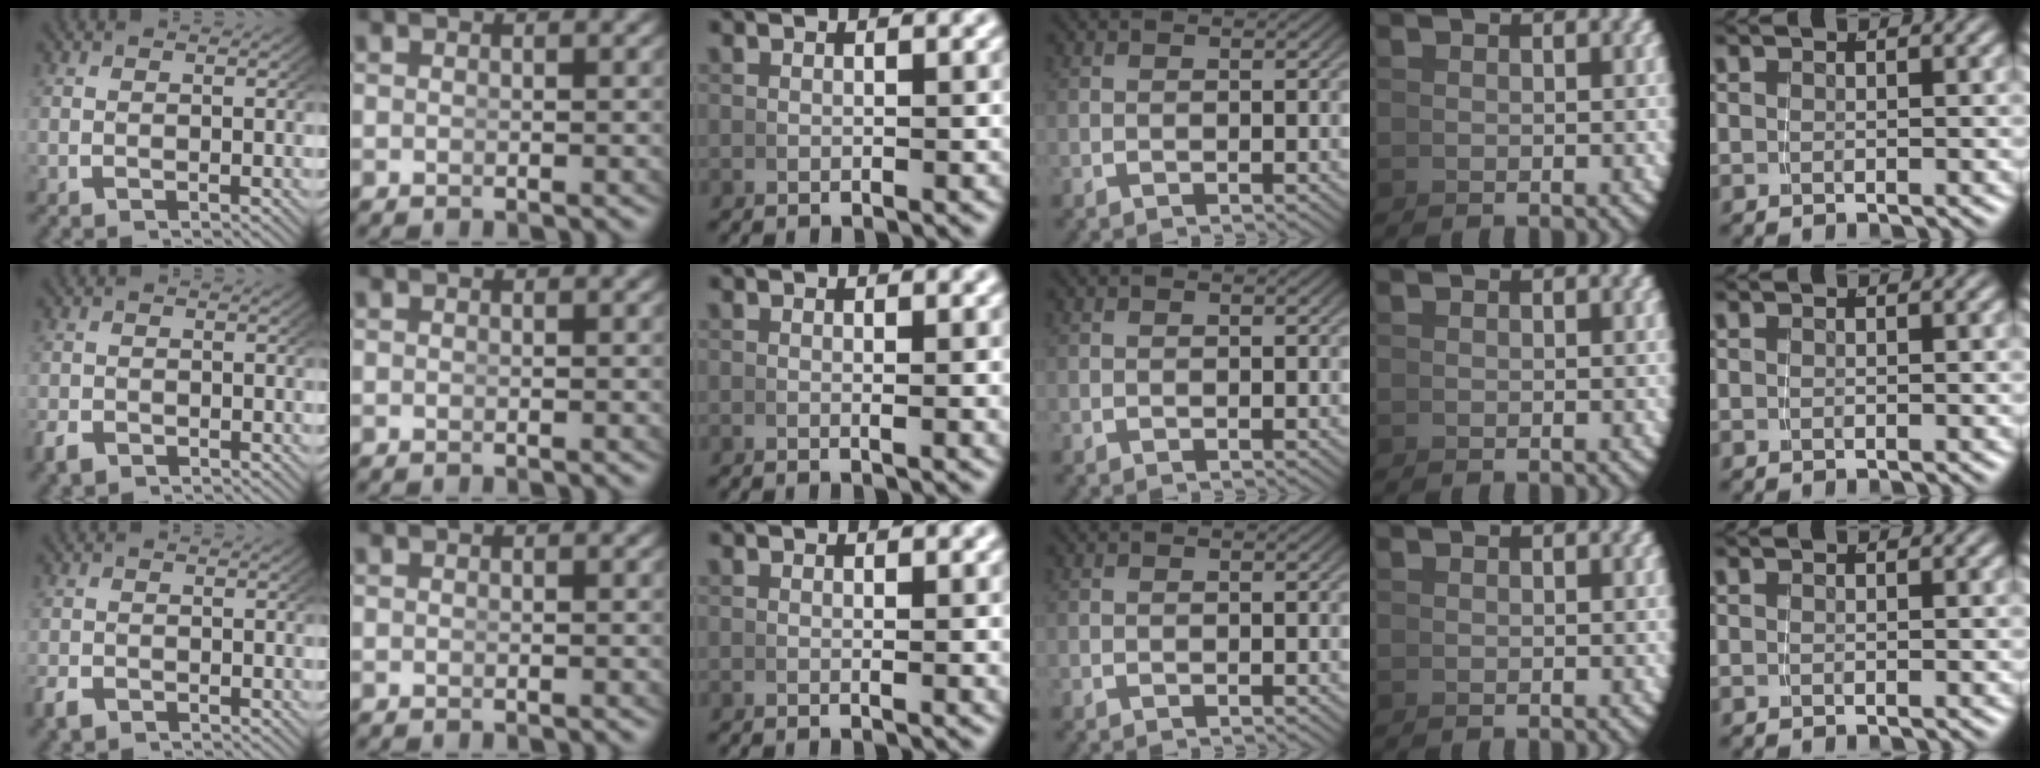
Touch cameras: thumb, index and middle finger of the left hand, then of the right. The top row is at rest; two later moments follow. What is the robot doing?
{"motion": "grasp_and_lifting", "object": "calculator"}